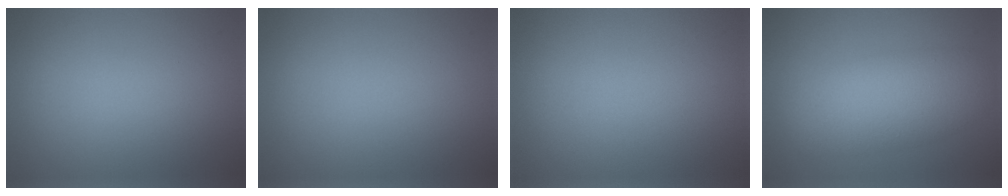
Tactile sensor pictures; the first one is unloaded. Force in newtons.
{"total": 0.0}
{"total": 0.0}
{"total": 6.2, "press": 6.2, "slide": 0.4}